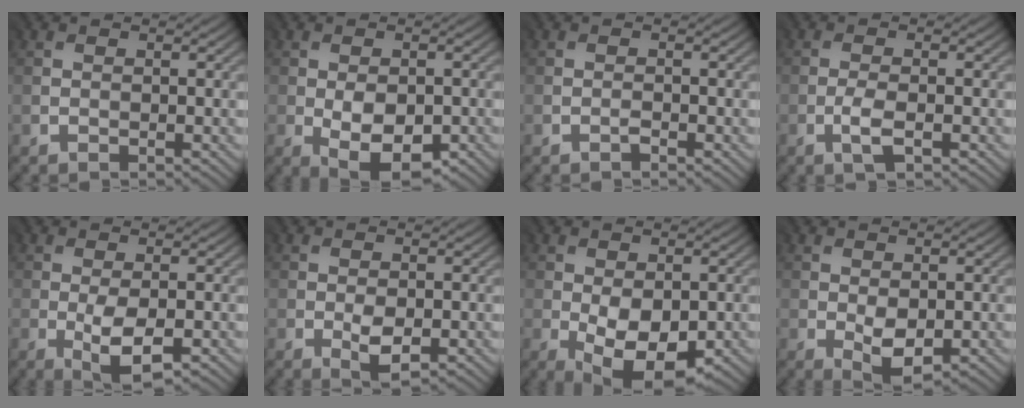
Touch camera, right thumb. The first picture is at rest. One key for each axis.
{"total": 6.7, "fx": -2.1, "fy": 3.9, "fz": 5.0, "tx": -0.093, "ty": -0.023, "tz": -0.027}
{"total": 0.7, "fx": -0.7, "fy": -0.2, "fz": -0.1, "tx": 0.004, "ty": -0.002, "tz": -0.010}
{"total": 2.2, "fx": -1.3, "fy": 0.4, "fz": 1.7, "tx": -0.042, "ty": -0.002, "tz": -0.025}
{"total": 4.7, "fx": -1.6, "fy": 1.8, "fz": 4.0, "tx": -0.086, "ty": -0.008, "tz": -0.024}
{"total": 3.1, "fx": -1.1, "fy": 1.5, "fz": 2.4, "tx": -0.045, "ty": -0.007, "tz": -0.015}
{"total": 9.2, "fx": -2.7, "fy": 5.2, "fz": 7.1, "tx": -0.129, "ty": -0.028, "tz": -0.035}
{"total": 3.9, "fx": -0.8, "fy": 2.2, "fz": 3.1, "tx": -0.061, "ty": -0.008, "tz": -0.007}